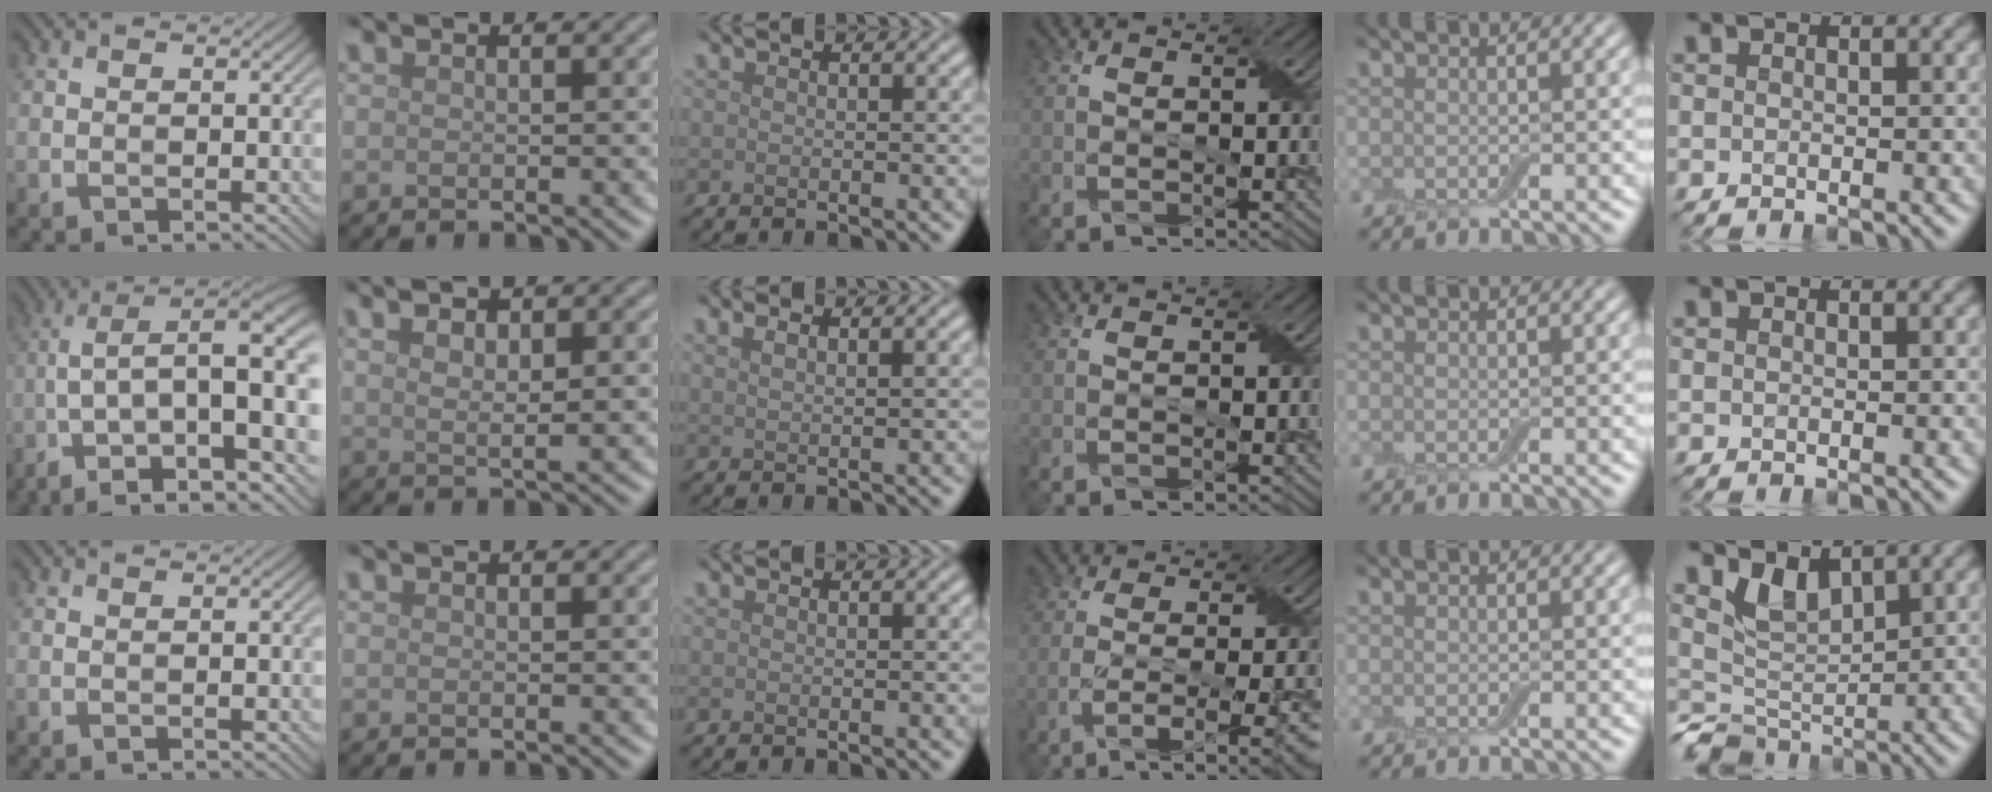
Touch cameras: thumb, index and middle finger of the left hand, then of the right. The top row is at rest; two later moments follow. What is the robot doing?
{"motion": "peel", "object": "bubble wrap"}